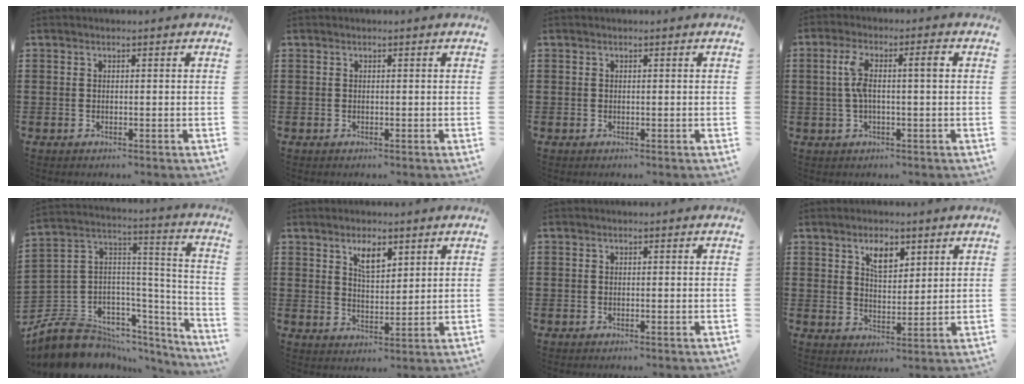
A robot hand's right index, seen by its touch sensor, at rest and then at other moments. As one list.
[{"total": 0.0}, {"total": 0.0}, {"total": 5.6, "force": [0.4, 1.1, 5.5], "torque": [-0.110, 0.004, -0.001]}, {"total": 10.3, "force": [-7.3, 6.6, 2.8], "torque": [-0.082, 0.006, -0.136]}, {"total": 4.3, "force": [2.7, 1.7, 2.9], "torque": [-0.047, -0.001, 0.044]}, {"total": 0.0}, {"total": 4.5, "force": [2.7, 2.1, 2.8], "torque": [-0.048, 0.002, 0.045]}]